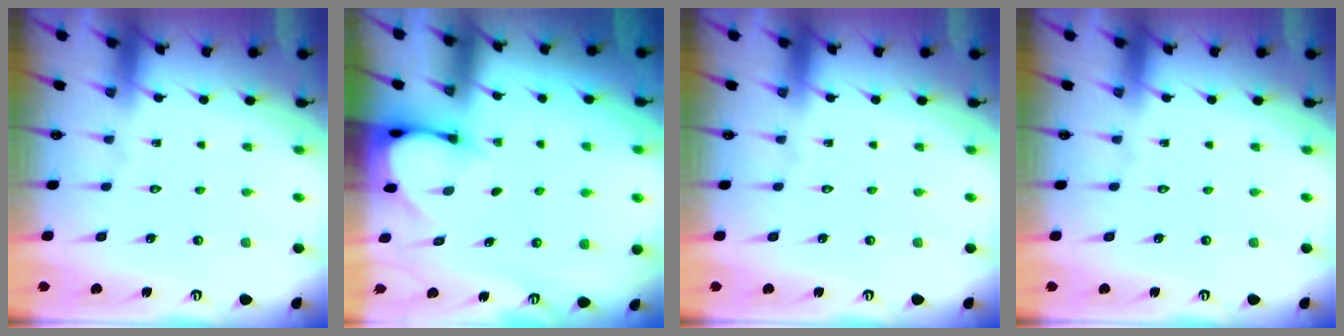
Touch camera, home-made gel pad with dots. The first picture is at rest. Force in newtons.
{"total": 3.1, "press": 3.1, "slide": 0.2}
{"total": 0.0}
{"total": 0.0}